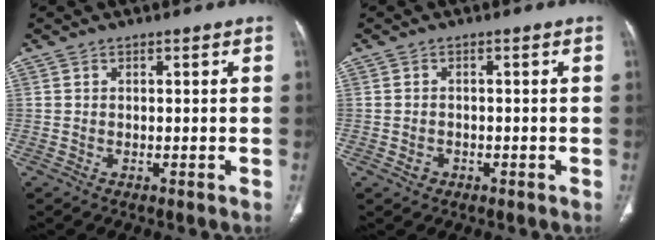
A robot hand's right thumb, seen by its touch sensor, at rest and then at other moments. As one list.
[{"total": 1.8, "force": [-0.7, 1.5, 0.6], "torque": [-0.010, 0.009, -0.008]}]